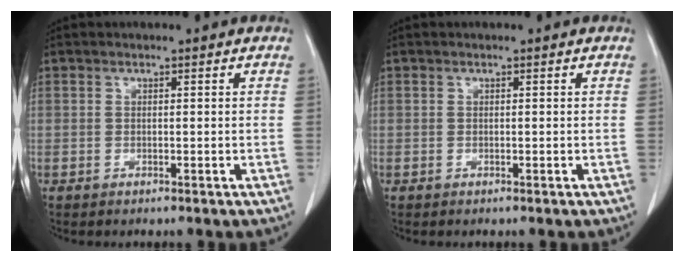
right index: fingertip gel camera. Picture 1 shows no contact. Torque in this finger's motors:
{"motor_torque": [0.00, 0.00, 0.00, 0.00]}